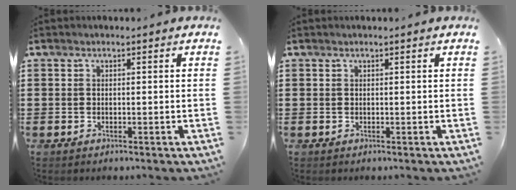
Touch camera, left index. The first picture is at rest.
{"total": 0.0}